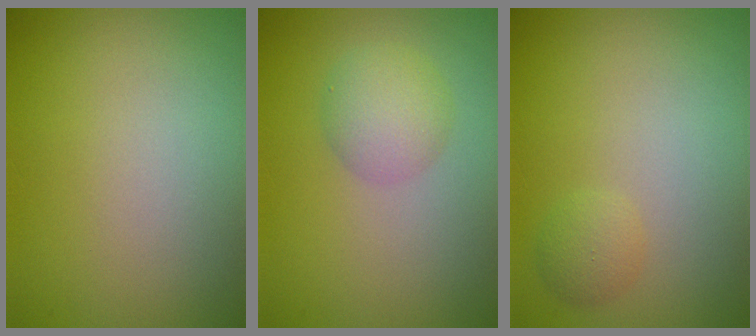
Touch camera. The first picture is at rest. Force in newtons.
{"total": 2.9, "press": 2.9, "slide": 0.1}
{"total": 1.3, "press": 1.3, "slide": 0.1}